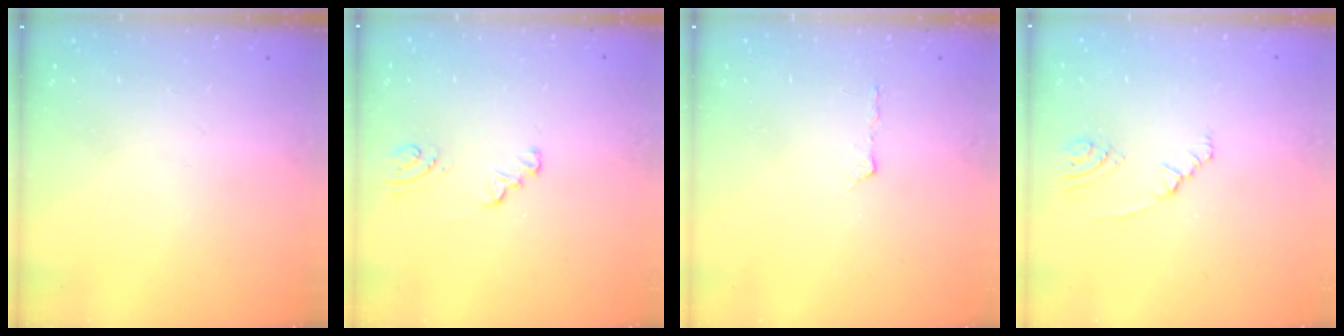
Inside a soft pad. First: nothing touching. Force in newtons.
{"total": 2.3, "press": 2.3, "slide": 0.2}
{"total": 2.9, "press": 2.8, "slide": 0.8}
{"total": 2.1, "press": 1.9, "slide": 0.9}